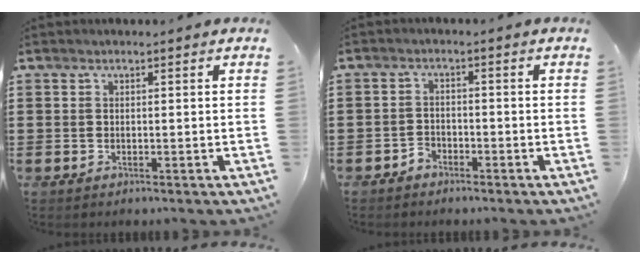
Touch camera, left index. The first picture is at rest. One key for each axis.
{"total": 2.0, "fx": -1.8, "fy": 0.8, "fz": 0.0, "tx": -0.009, "ty": 0.003, "tz": -0.040}